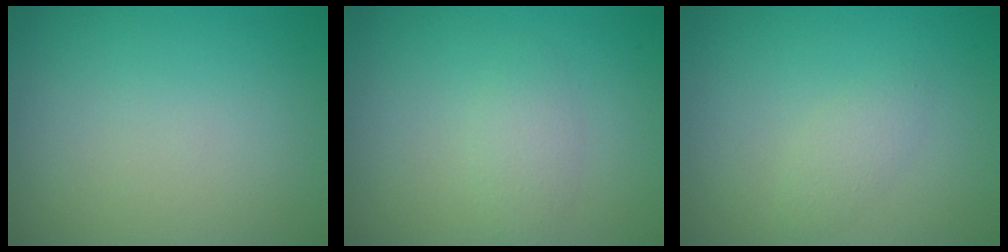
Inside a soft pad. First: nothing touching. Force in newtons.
{"total": 1.8, "press": 1.8, "slide": 0.0}
{"total": 1.5, "press": 1.5, "slide": 0.0}